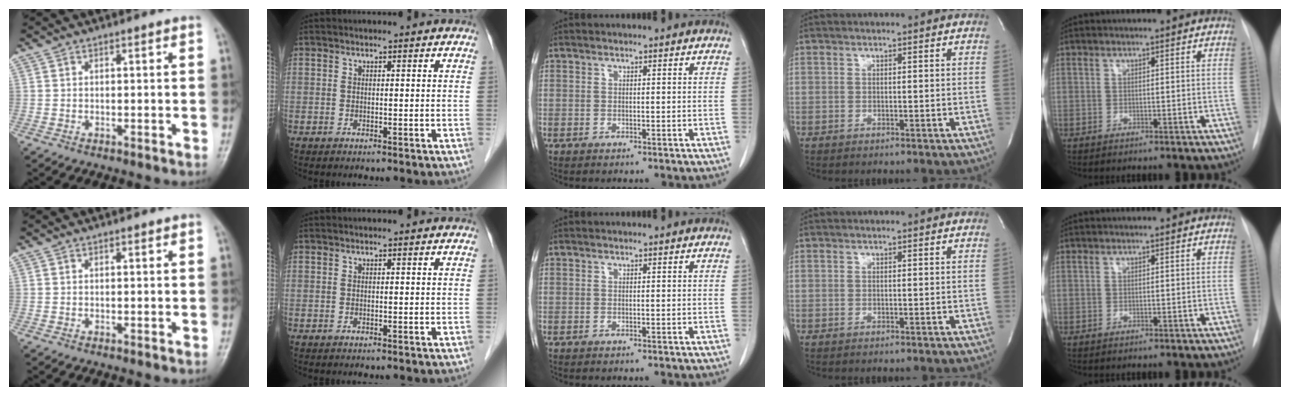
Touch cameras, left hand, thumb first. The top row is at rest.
{}